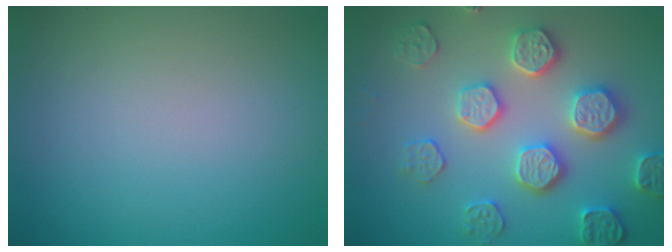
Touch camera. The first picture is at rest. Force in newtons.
{"total": 5.0, "press": 4.9, "slide": 1.2}